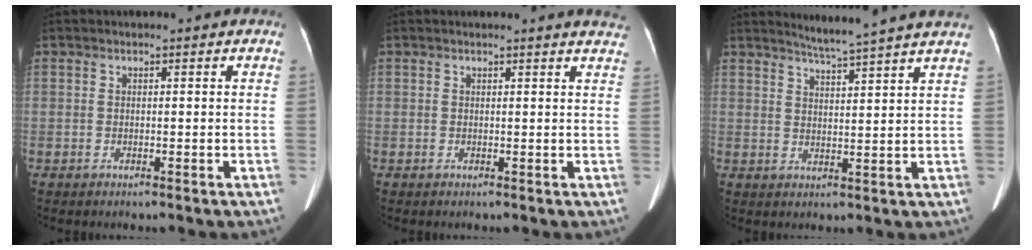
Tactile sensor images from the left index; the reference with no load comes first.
{"total": 4.5, "force": [4.1, -0.4, 1.7], "torque": [-0.020, 0.000, 0.028]}
{"total": 8.8, "force": [8.0, -1.6, 3.3], "torque": [-0.057, -0.002, 0.104]}